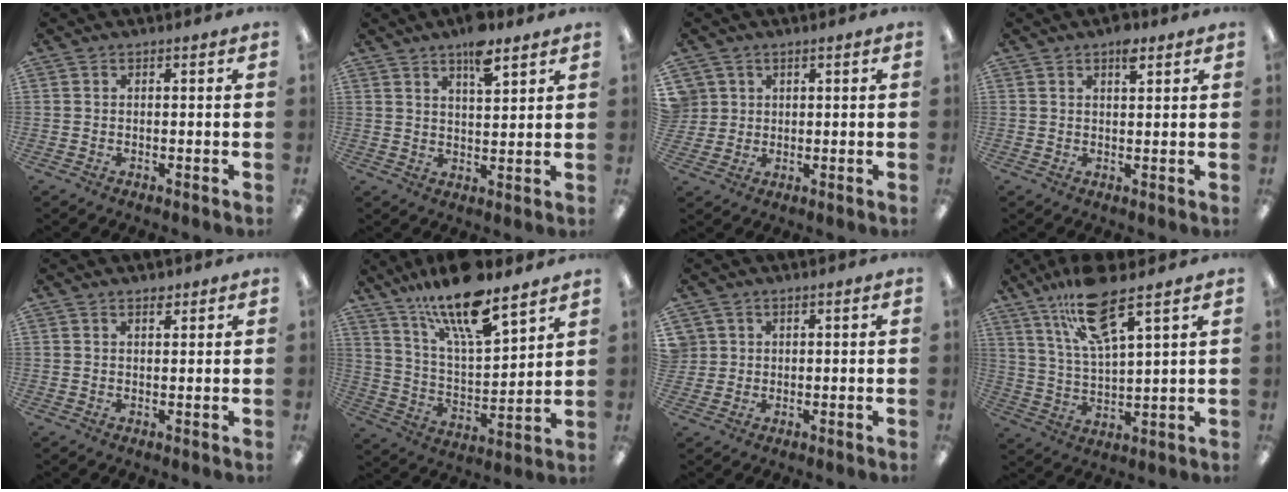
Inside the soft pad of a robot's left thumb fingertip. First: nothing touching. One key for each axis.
{"total": 7.6, "fx": 5.5, "fy": 2.5, "fz": 4.6, "tx": -0.063, "ty": -0.033, "tz": 0.090}
{"total": 3.5, "fx": 1.2, "fy": 3.3, "fz": -0.4, "tx": 0.002, "ty": 0.002, "tz": 0.021}
{"total": 3.8, "fx": 2.4, "fy": 1.6, "fz": 2.5, "tx": -0.030, "ty": -0.007, "tz": 0.037}
{"total": 1.9, "fx": 1.5, "fy": 0.7, "fz": 0.7, "tx": -0.009, "ty": -0.005, "tz": 0.027}
{"total": 18.9, "fx": 14.4, "fy": 5.0, "fz": 11.2, "tx": -0.199, "ty": -0.084, "tz": 0.243}
{"total": 2.6, "fx": 0.9, "fy": 2.4, "fz": -0.4, "tx": 0.007, "ty": -0.002, "tz": 0.015}
{"total": 14.9, "fx": 10.2, "fy": 3.9, "fz": 10.1, "tx": -0.195, "ty": -0.030, "tz": 0.175}